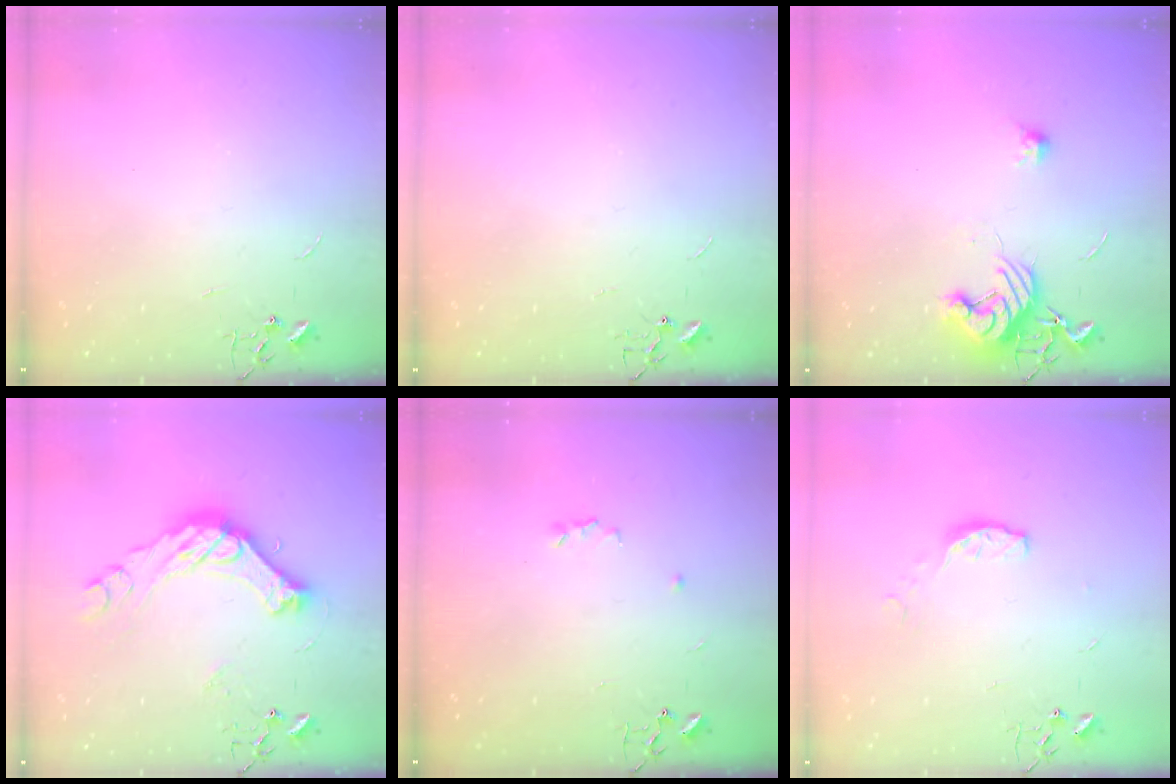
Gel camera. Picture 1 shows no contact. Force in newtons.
{"total": 4.0, "press": 3.1, "slide": 2.5}
{"total": 12.1, "press": 12.0, "slide": 0.4}
{"total": 17.7, "press": 17.6, "slide": 1.6}
{"total": 3.2, "press": 3.1, "slide": 0.7}
{"total": 6.2, "press": 6.2, "slide": 0.3}